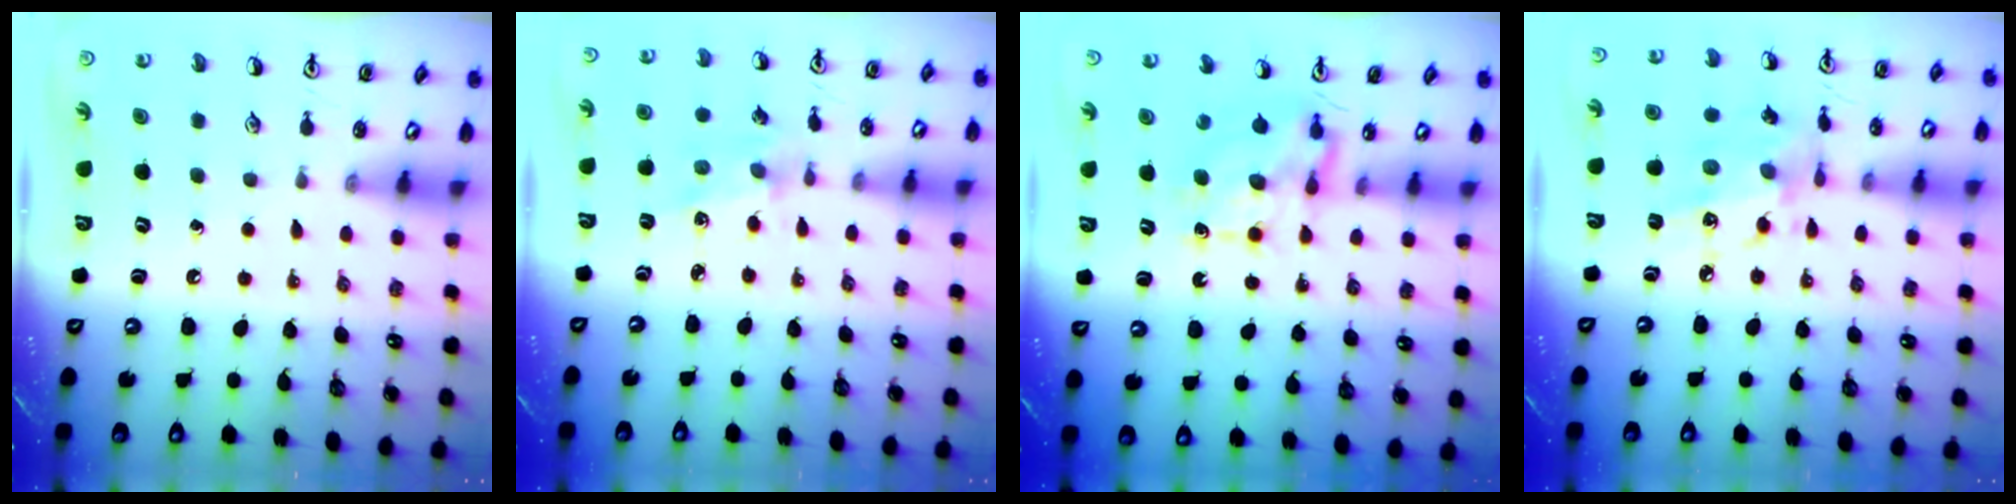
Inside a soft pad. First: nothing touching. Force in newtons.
{"total": 2.5, "press": 2.4, "slide": 0.7}
{"total": 6.6, "press": 6.6, "slide": 0.6}
{"total": 11.0, "press": 11.0, "slide": 0.6}